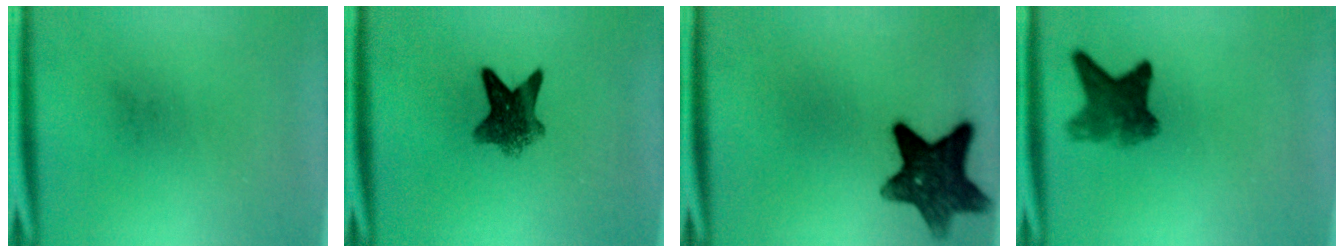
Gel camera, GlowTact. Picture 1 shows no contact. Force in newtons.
{"total": 7.0}
{"total": 10.7}
{"total": 5.8}